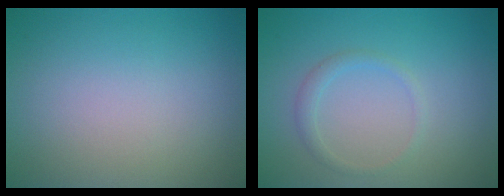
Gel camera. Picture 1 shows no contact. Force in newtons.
{"total": 1.2, "press": 1.1, "slide": 0.1}